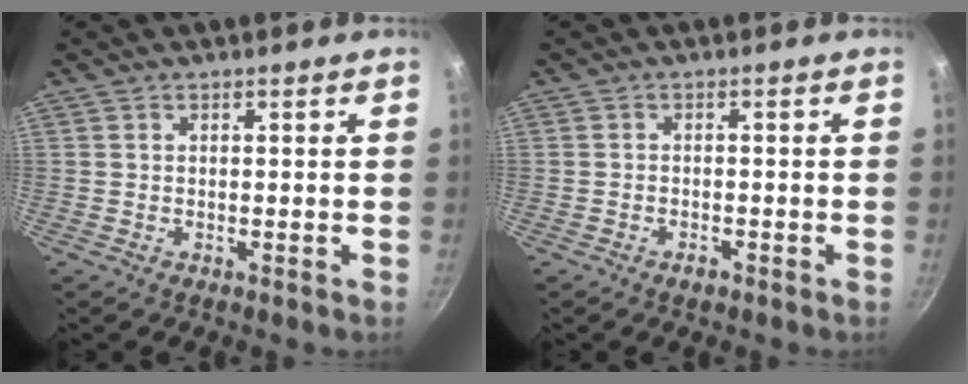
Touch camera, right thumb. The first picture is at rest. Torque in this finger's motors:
{"motor_torque": [-0.14, 0.20, -0.25, 0.08, 0.02]}